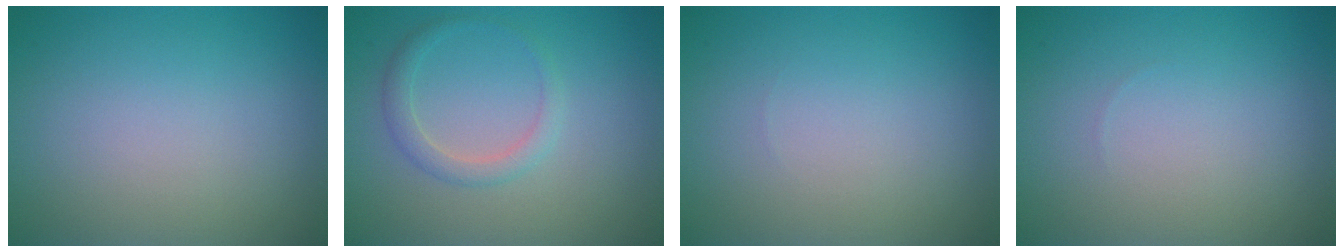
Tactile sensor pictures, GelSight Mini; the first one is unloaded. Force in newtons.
{"total": 1.7, "press": 1.7, "slide": 0.1}
{"total": 0.0}
{"total": 0.0}